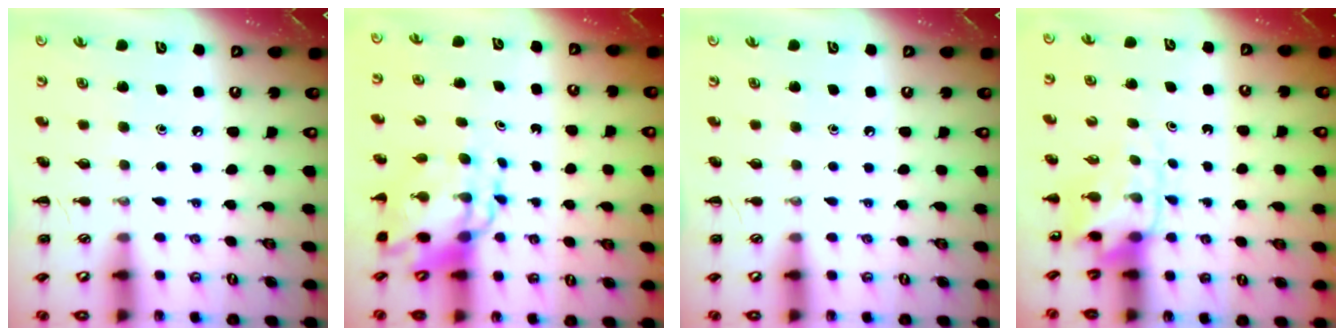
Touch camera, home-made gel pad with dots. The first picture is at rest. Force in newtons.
{"total": 8.4, "press": 8.0, "slide": 2.2}
{"total": 0.0}
{"total": 4.7, "press": 4.7, "slide": 0.3}